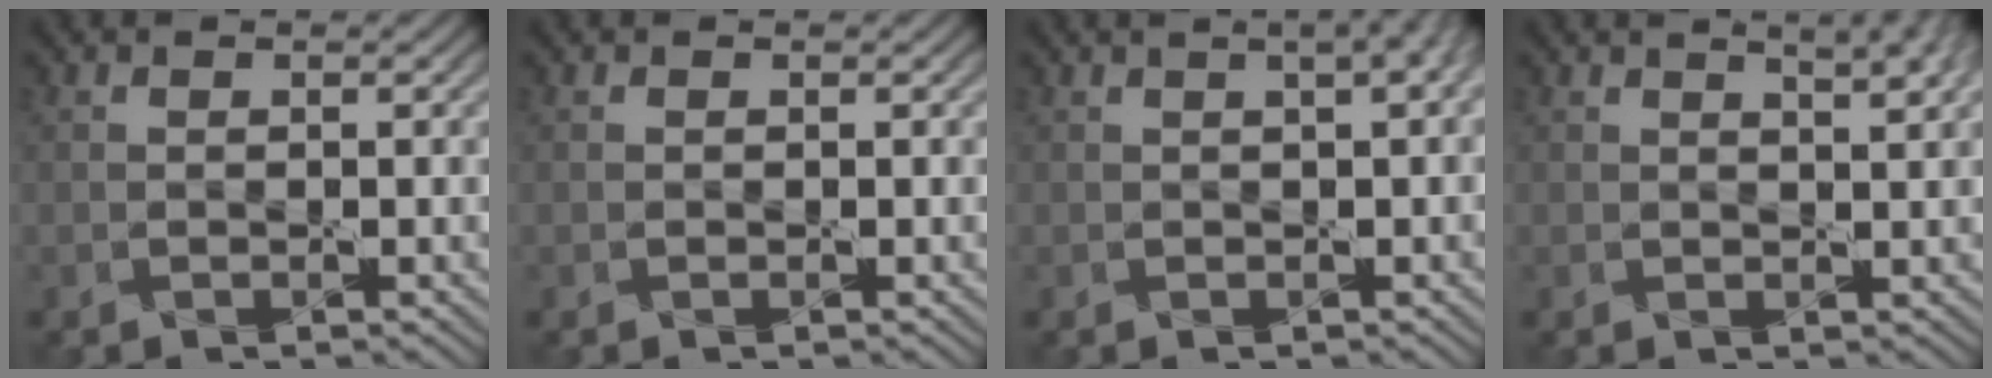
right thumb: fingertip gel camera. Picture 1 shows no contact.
{"total": 0.0}
{"total": 5.9, "force": [2.7, 2.4, 4.8], "torque": [-0.043, 0.024, 0.021]}
{"total": 5.2, "force": [3.2, 1.7, 3.8], "torque": [-0.043, 0.018, 0.020]}